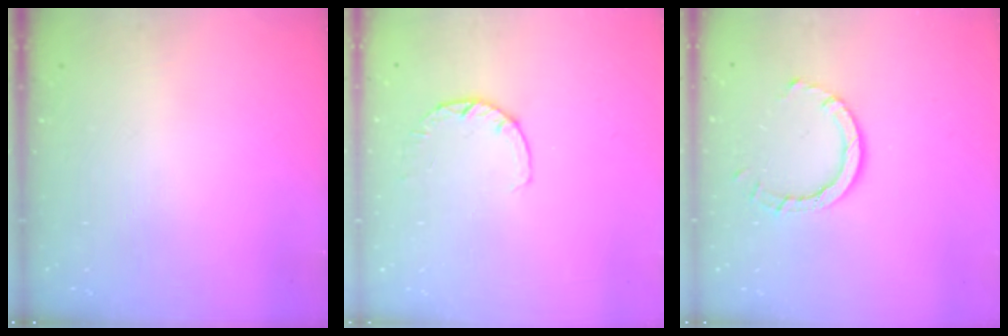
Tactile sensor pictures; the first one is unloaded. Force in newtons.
{"total": 3.0, "press": 2.9, "slide": 0.4}
{"total": 5.8, "press": 5.8, "slide": 0.2}